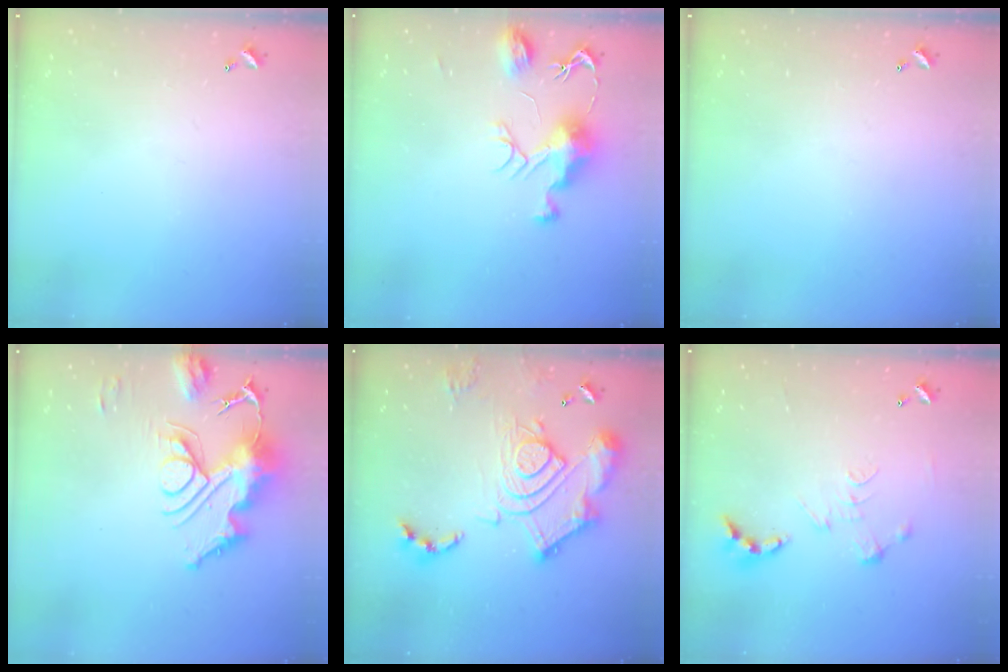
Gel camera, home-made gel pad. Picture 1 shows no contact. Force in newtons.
{"total": 9.4, "press": 9.4, "slide": 0.3}
{"total": 0.0}
{"total": 15.1, "press": 15.0, "slide": 1.8}
{"total": 21.5, "press": 21.4, "slide": 2.5}
{"total": 0.0}